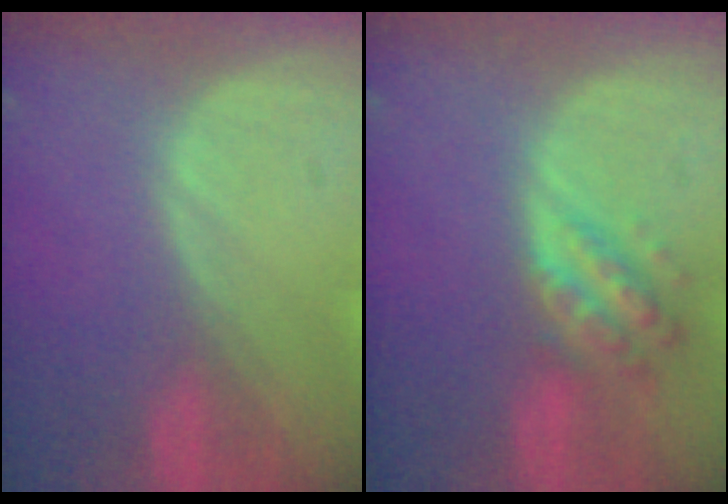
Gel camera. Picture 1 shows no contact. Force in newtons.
{"total": 6.3, "press": 5.7, "slide": 2.7}